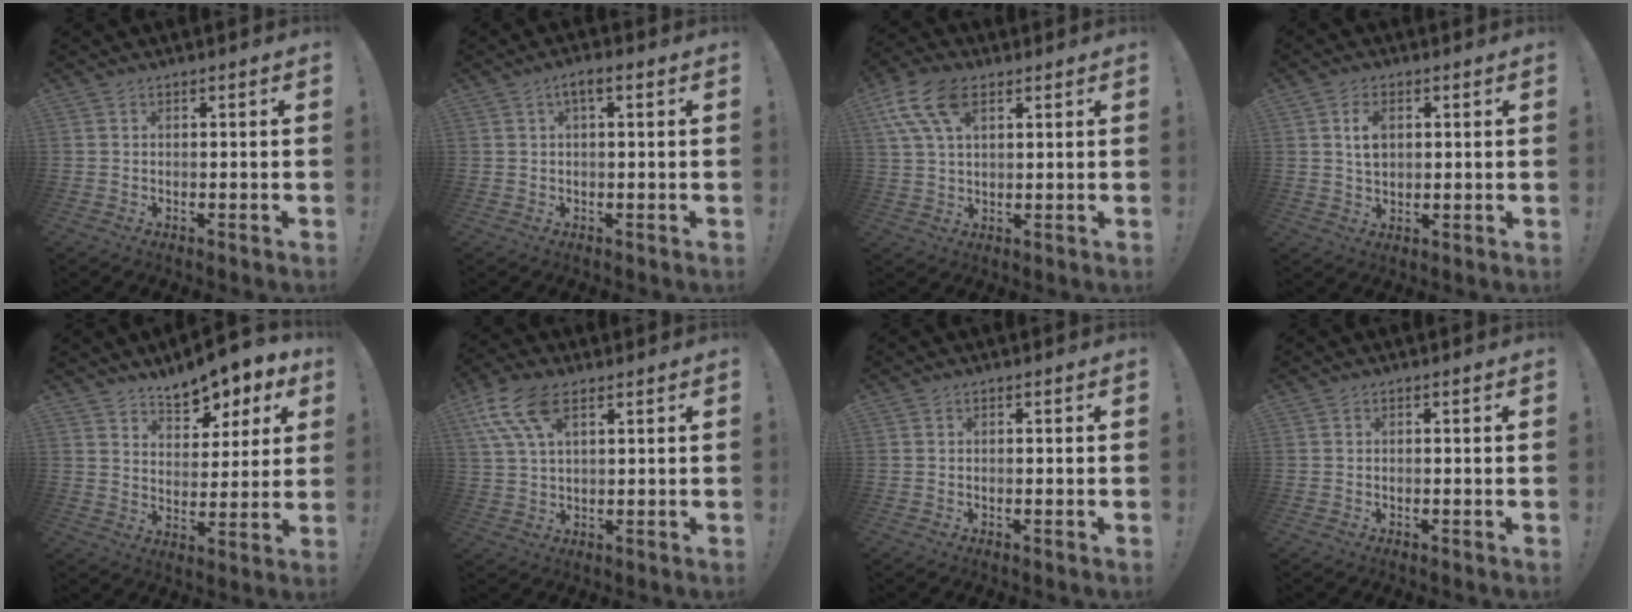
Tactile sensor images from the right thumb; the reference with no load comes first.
{"total": 3.3, "force": [0.7, 0.9, 3.1], "torque": [-0.054, 0.004, 0.009]}
{"total": 12.2, "force": [5.5, 6.7, 8.5], "torque": [-0.165, -0.007, 0.104]}
{"total": 5.7, "force": [1.5, 3.8, 4.0], "torque": [-0.053, -0.002, 0.024]}
{"total": 8.9, "force": [7.4, 3.9, 3.1], "torque": [-0.031, -0.066, 0.131]}
{"total": 11.4, "force": [5.6, 5.6, 8.3], "torque": [-0.162, -0.005, 0.109]}
{"total": 0.0}
{"total": 0.0}